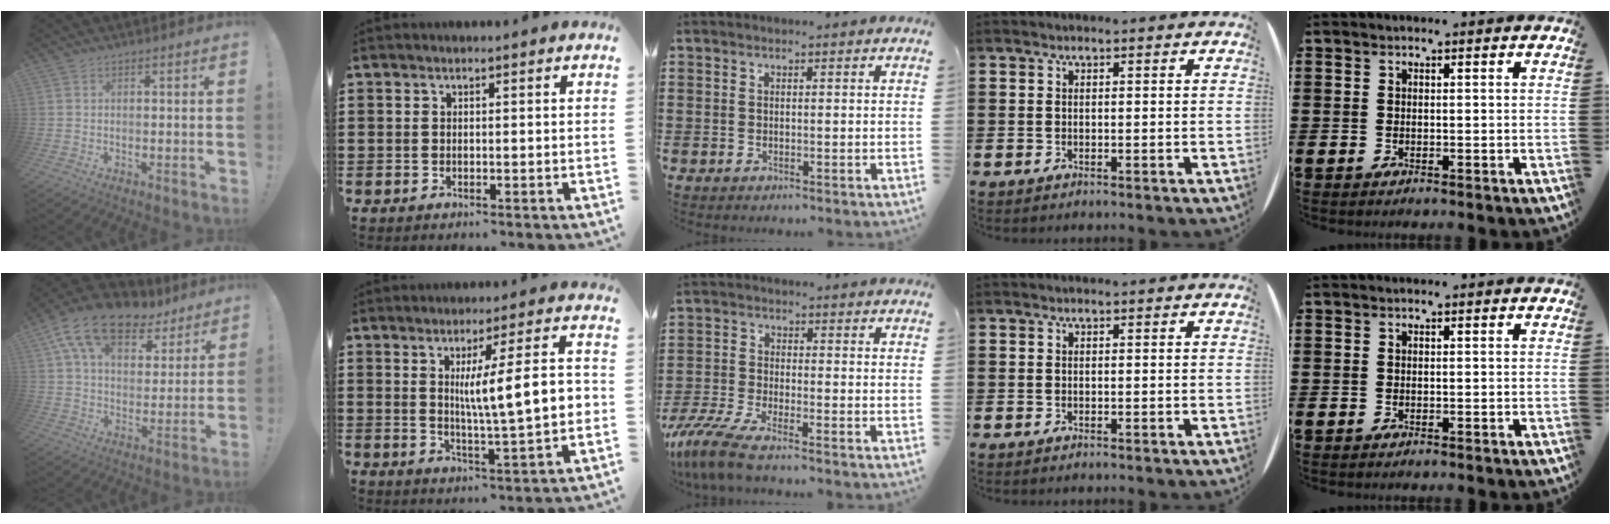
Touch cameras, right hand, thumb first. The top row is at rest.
{"thumb": {"total": 16.3, "force": [10.0, 9.0, 9.3], "torque": [-0.155, -0.058, 0.179]}, "index": {"total": 10.3, "force": [1.2, 1.4, 10.1], "torque": [-0.159, -0.006, 0.011]}, "middle": {"total": 5.6, "force": [-4.6, 0.4, 3.2], "torque": [-0.094, -0.025, -0.097]}}